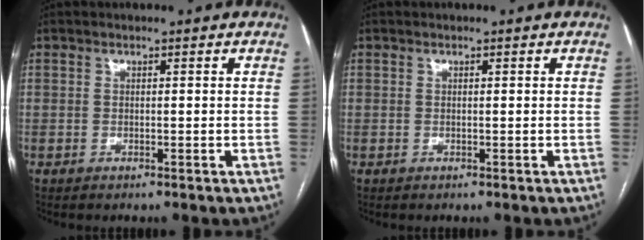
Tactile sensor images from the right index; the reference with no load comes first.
{"total": 0.0}